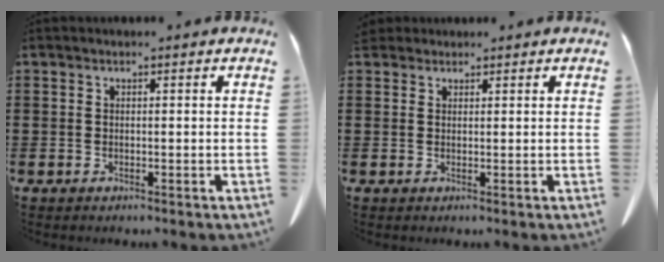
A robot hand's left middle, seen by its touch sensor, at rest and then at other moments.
{"total": 1.6, "force": [1.4, 0.7, 0.2], "torque": [-0.008, 0.004, 0.029]}